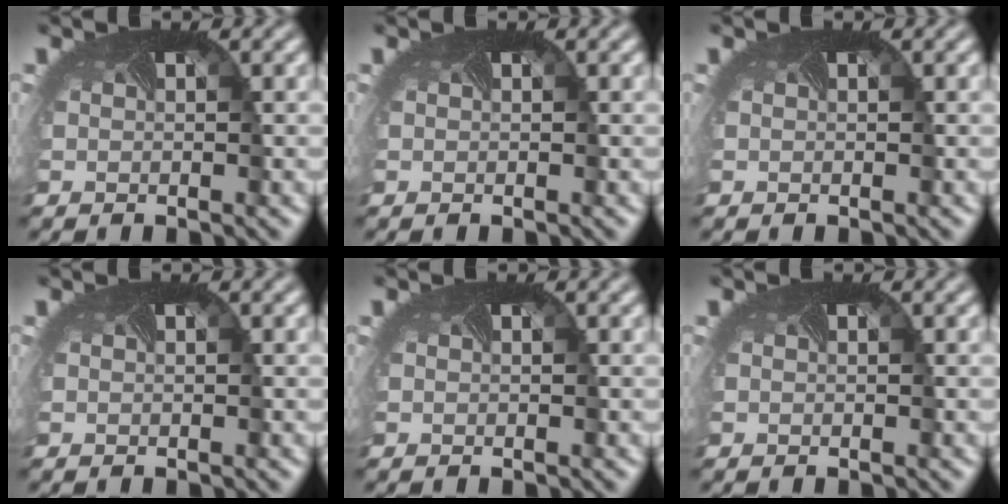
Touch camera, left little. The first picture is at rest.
{"total": 0.0}
{"total": 0.0}
{"total": 0.0}
{"total": 0.0}
{"total": 0.0}